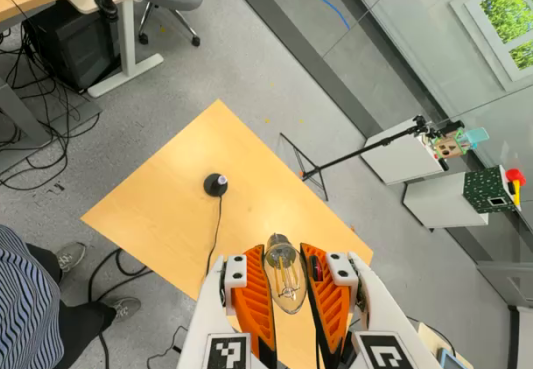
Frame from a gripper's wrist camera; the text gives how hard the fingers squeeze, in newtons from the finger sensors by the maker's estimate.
{"total": 23.9, "left": 26.5, "right": 21.4}